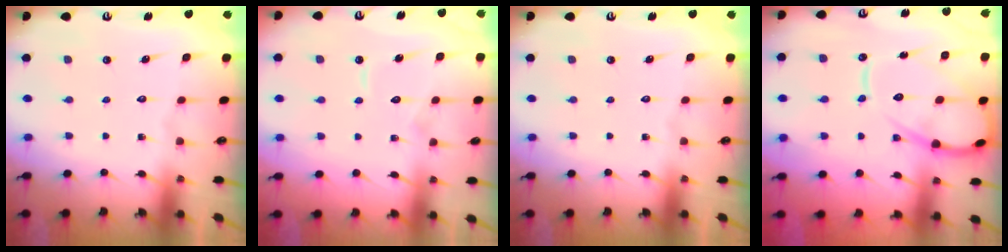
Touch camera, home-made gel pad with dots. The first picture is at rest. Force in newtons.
{"total": 6.0, "press": 6.0, "slide": 0.5}
{"total": 0.0}
{"total": 13.7, "press": 13.6, "slide": 1.4}